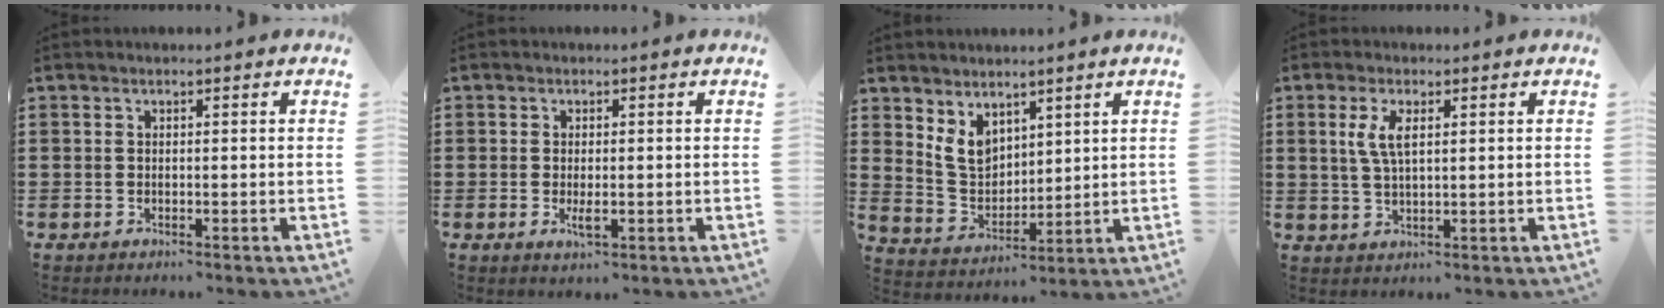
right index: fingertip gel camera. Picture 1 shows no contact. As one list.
[{"total": 2.1, "force": [-0.4, 0.6, 2.0], "torque": [-0.042, -0.005, -0.007]}, {"total": 5.8, "force": [3.7, 3.8, 2.4], "torque": [-0.071, -0.006, 0.068]}, {"total": 4.4, "force": [1.4, 1.7, 3.9], "torque": [-0.081, 0.007, 0.022]}]